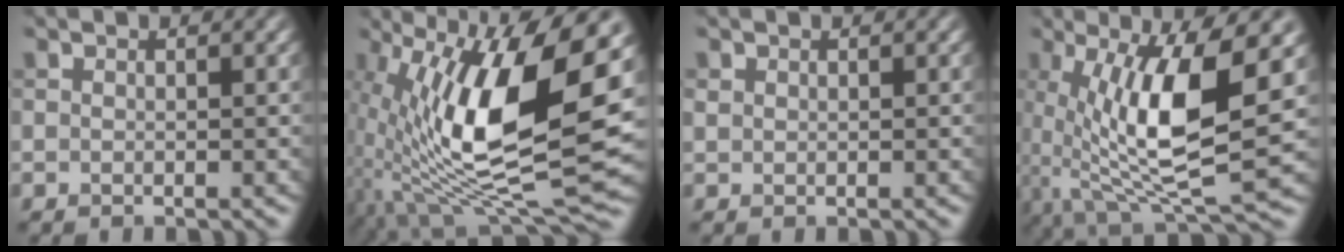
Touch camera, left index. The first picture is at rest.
{"total": 15.0, "force": [0.5, 5.7, 13.8], "torque": [-0.253, -0.020, 0.004]}
{"total": 0.7, "force": [0.4, 0.6, 0.1], "torque": [-0.003, -0.001, 0.009]}
{"total": 10.7, "force": [0.8, 3.0, 10.2], "torque": [-0.188, -0.011, 0.020]}